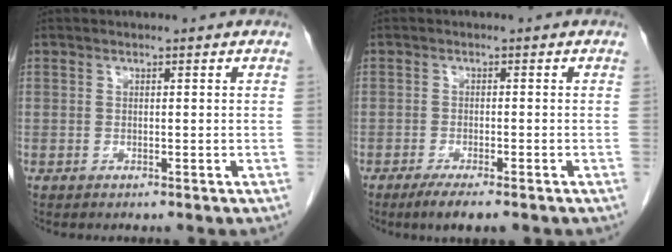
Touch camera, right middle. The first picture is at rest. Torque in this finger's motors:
{"motor_torque": [0.11, 0.00, 0.03, 0.02]}